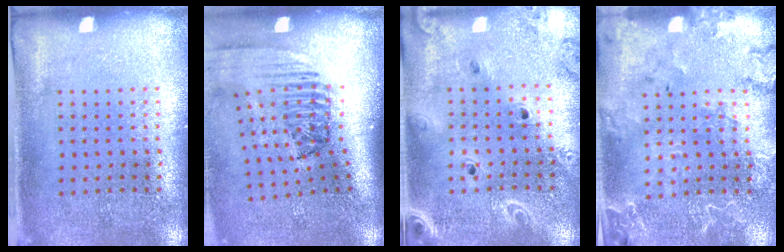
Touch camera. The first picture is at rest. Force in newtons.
{"total": 2.3, "press": 1.6, "slide": 1.7}
{"total": 2.0, "press": 1.9, "slide": 0.7}
{"total": 2.2, "press": 2.1, "slide": 0.5}